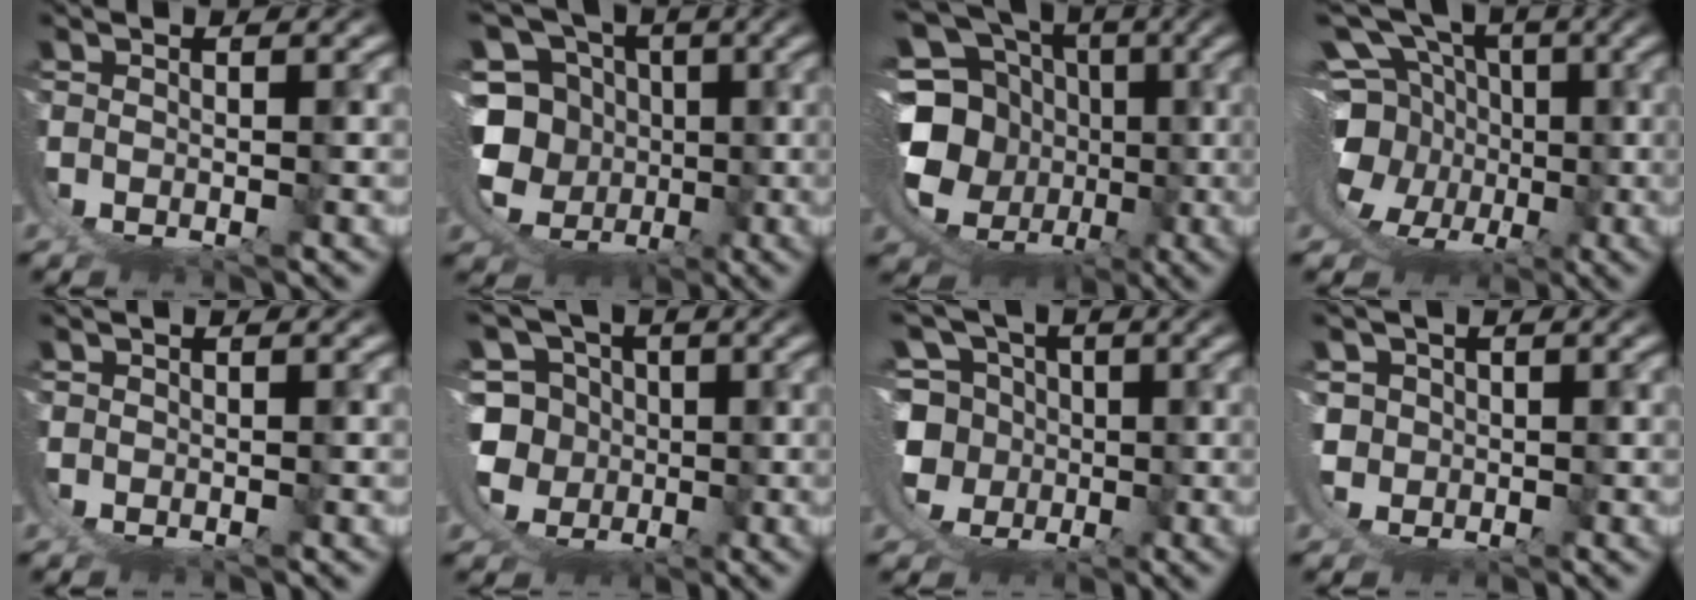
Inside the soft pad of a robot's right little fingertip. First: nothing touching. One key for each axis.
{"total": 14.6, "fx": 0.3, "fy": 11.5, "fz": 9.0, "tx": -0.155, "ty": -0.030, "tz": 0.004}
{"total": 15.9, "fx": 0.6, "fy": 11.7, "fz": 10.7, "tx": -0.184, "ty": -0.032, "tz": 0.012}
{"total": 12.0, "fx": 0.8, "fy": 8.7, "fz": 8.2, "tx": -0.136, "ty": -0.027, "tz": 0.012}
{"total": 0.7, "fx": 0.2, "fy": 0.7, "fz": 0.1, "tx": -0.010, "ty": -0.001, "tz": 0.005}
{"total": 11.4, "fx": -0.4, "fy": 9.6, "fz": 6.0, "tx": -0.119, "ty": -0.045, "tz": 0.000}
{"total": 10.5, "fx": -0.2, "fy": 8.9, "fz": 5.6, "tx": -0.112, "ty": -0.043, "tz": 0.003}
{"total": 7.3, "fx": -0.2, "fy": 6.9, "fz": 2.4, "tx": -0.083, "ty": -0.040, "tz": 0.006}